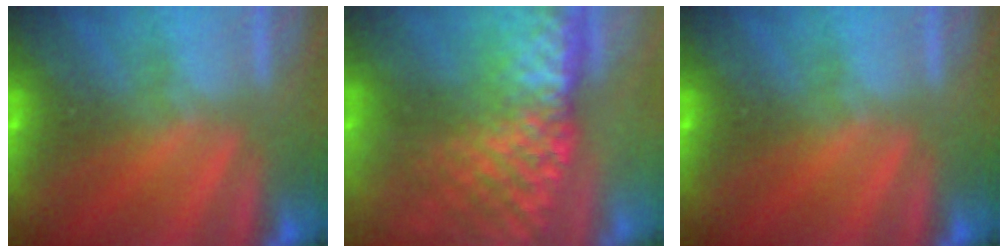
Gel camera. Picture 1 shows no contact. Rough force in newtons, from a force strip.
{"total": 6.6}
{"total": 0.0}